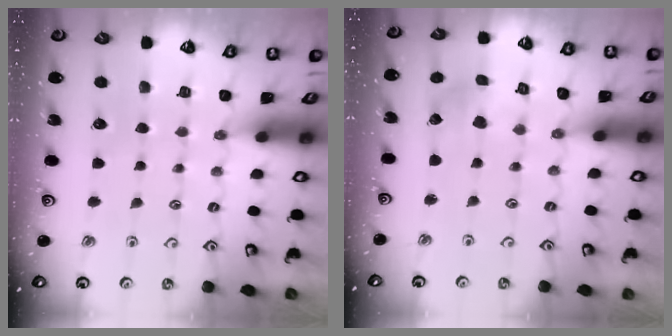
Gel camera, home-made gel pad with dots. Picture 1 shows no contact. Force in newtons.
{"total": 2.4, "press": 2.3, "slide": 0.5}